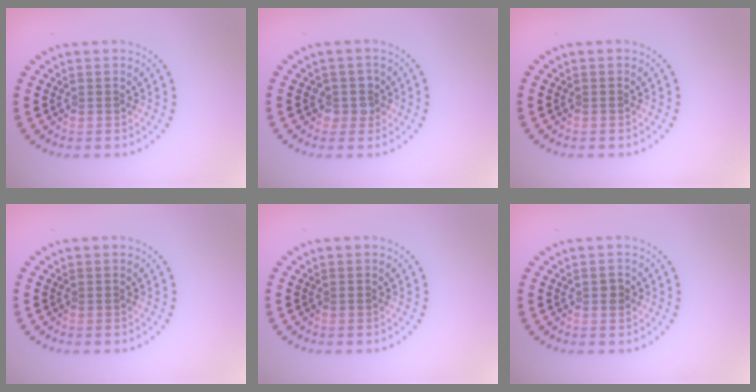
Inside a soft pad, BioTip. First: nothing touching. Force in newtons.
{"total": 1.7, "press": 1.5, "slide": 0.8}
{"total": 0.0}
{"total": 0.0}
{"total": 0.0}
{"total": 1.0, "press": 1.0, "slide": 0.1}